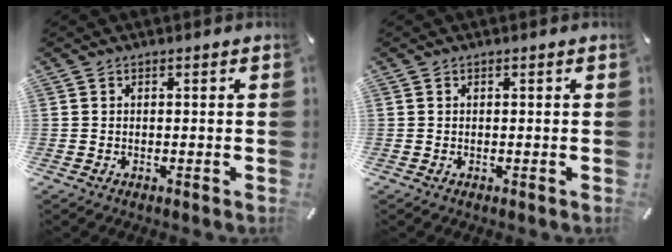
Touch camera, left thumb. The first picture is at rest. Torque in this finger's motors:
{"motor_torque": [0.00, 0.00, -0.02, 0.03, 0.00]}